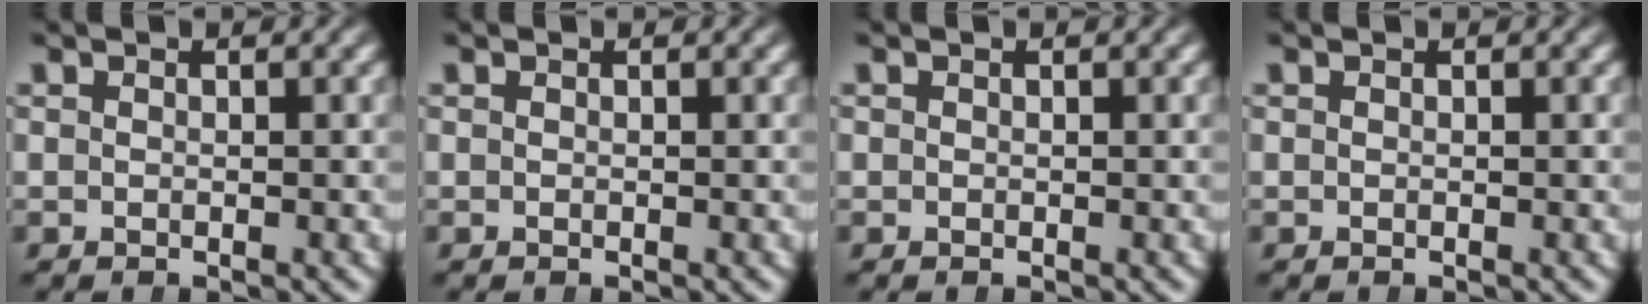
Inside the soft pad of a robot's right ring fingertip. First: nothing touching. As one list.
[{"total": 0.0}, {"total": 0.0}, {"total": 0.0}]